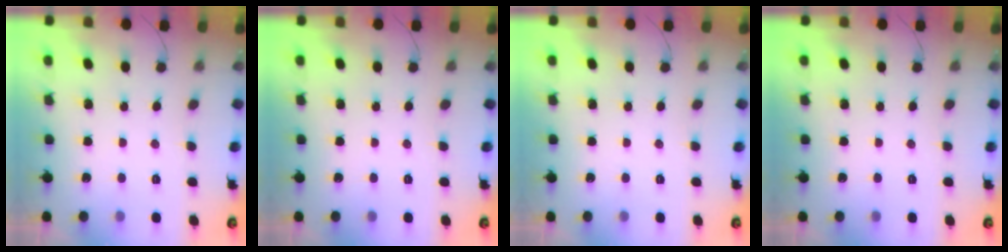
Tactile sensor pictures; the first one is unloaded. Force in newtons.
{"total": 0.0}
{"total": 0.0}
{"total": 0.0}